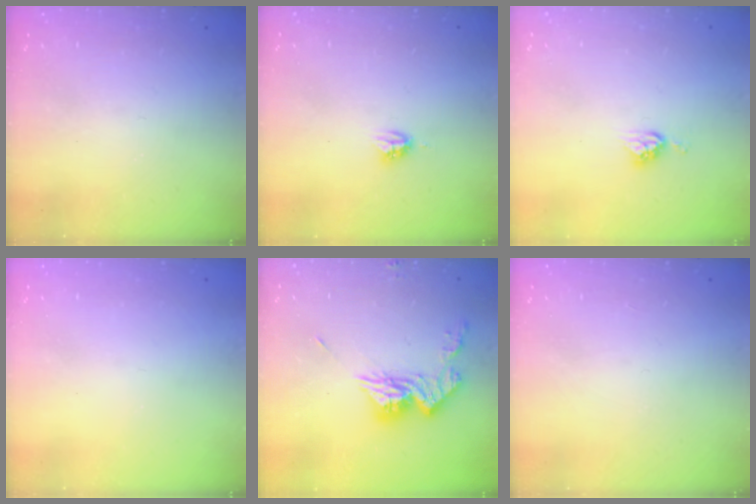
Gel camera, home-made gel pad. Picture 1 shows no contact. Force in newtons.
{"total": 3.9, "press": 3.9, "slide": 0.5}
{"total": 5.4, "press": 5.4, "slide": 0.1}
{"total": 0.0}
{"total": 12.3, "press": 12.2, "slide": 1.0}
{"total": 0.0}